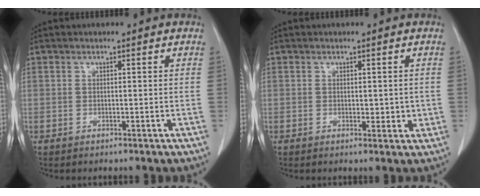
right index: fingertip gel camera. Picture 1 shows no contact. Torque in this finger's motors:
{"motor_torque": [0.04, 0.11, 0.05, 0.02]}